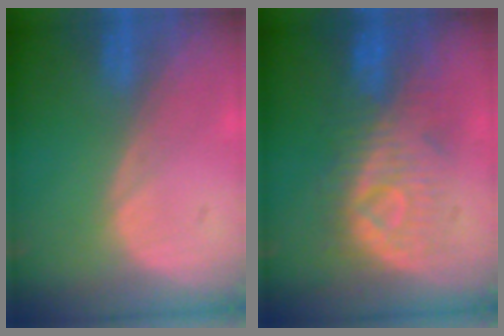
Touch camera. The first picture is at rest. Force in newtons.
{"total": 8.5, "press": 8.4, "slide": 0.9}